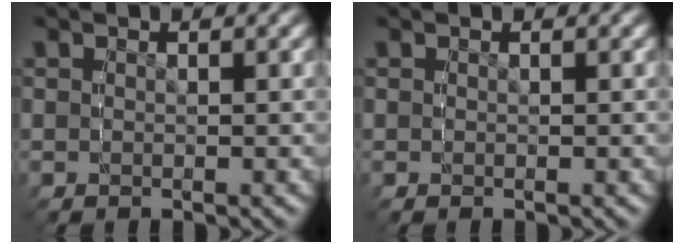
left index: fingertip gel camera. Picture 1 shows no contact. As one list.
[{"total": 0.0}]